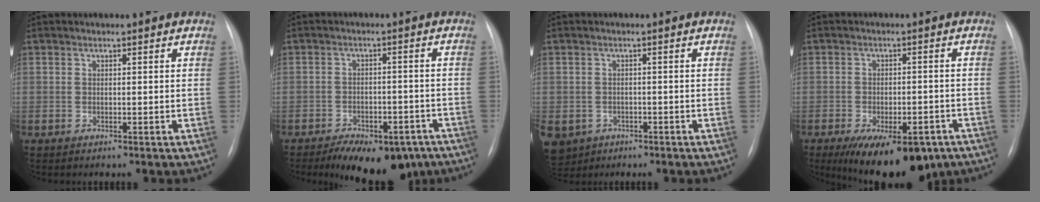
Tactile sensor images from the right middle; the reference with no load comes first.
{"total": 13.3, "force": [-9.6, 6.2, 6.8], "torque": [-0.093, 0.006, -0.129]}
{"total": 8.6, "force": [-4.2, 7.1, 2.5], "torque": [-0.078, 0.002, -0.057]}
{"total": 14.5, "force": [-9.4, 6.4, 9.1], "torque": [-0.124, -0.009, -0.126]}